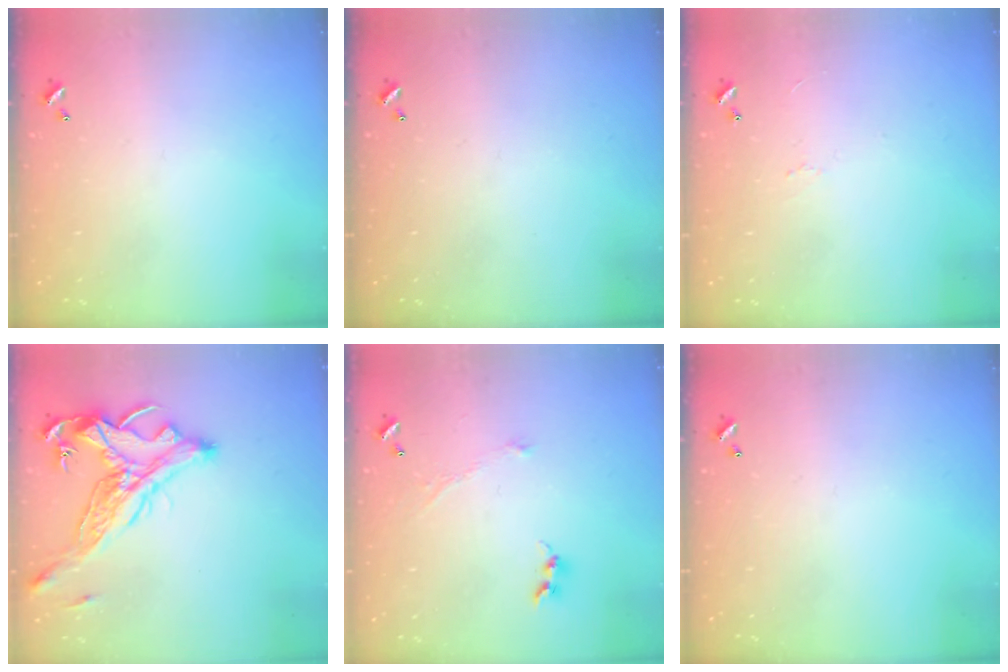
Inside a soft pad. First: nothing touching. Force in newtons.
{"total": 0.0}
{"total": 2.3, "press": 2.2, "slide": 0.6}
{"total": 5.4, "press": 5.1, "slide": 1.8}
{"total": 1.2, "press": 1.2, "slide": 0.1}
{"total": 0.0}